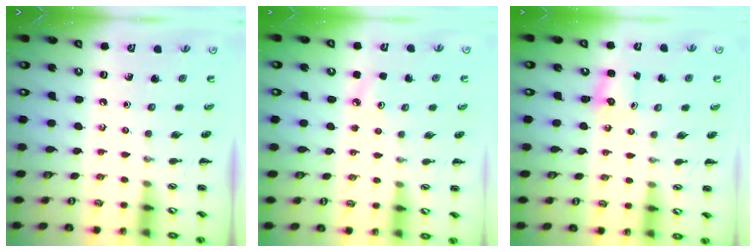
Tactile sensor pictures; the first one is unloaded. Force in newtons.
{"total": 5.2, "press": 5.0, "slide": 1.5}
{"total": 2.0, "press": 1.9, "slide": 0.7}